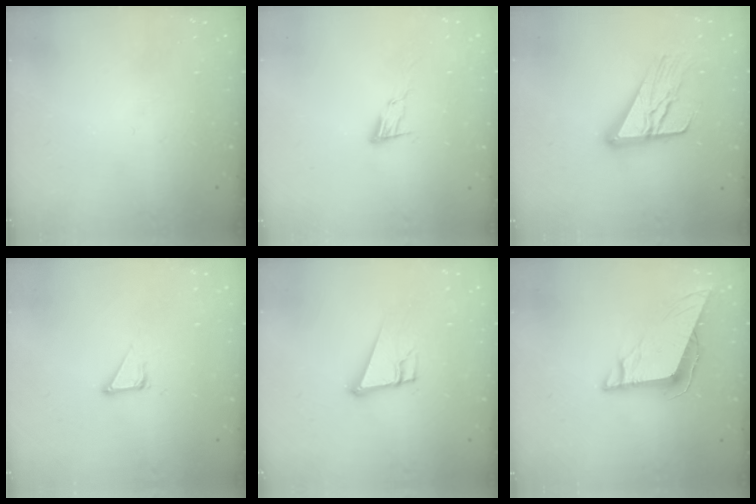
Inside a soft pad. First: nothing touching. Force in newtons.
{"total": 6.1, "press": 6.1, "slide": 0.6}
{"total": 16.5, "press": 16.5, "slide": 1.6}
{"total": 4.4, "press": 4.4, "slide": 0.1}
{"total": 10.6, "press": 10.1, "slide": 3.3}
{"total": 9.0, "press": 8.9, "slide": 1.5}